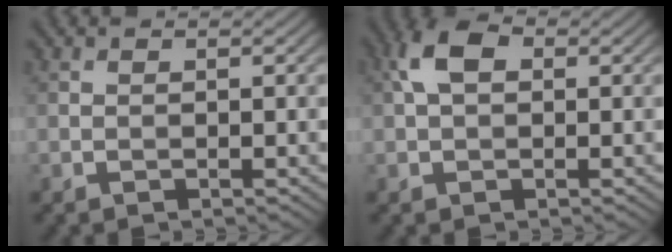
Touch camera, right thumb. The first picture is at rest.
{"total": 4.7, "force": [1.1, 2.8, 3.5], "torque": [-0.077, 0.013, 0.014]}